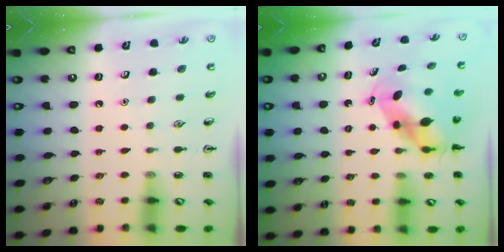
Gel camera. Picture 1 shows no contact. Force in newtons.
{"total": 5.8, "press": 5.6, "slide": 1.3}